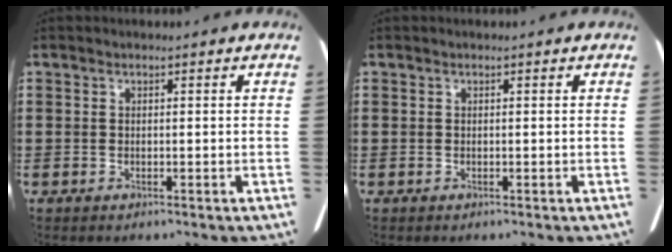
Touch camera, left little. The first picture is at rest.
{"total": 0.0}